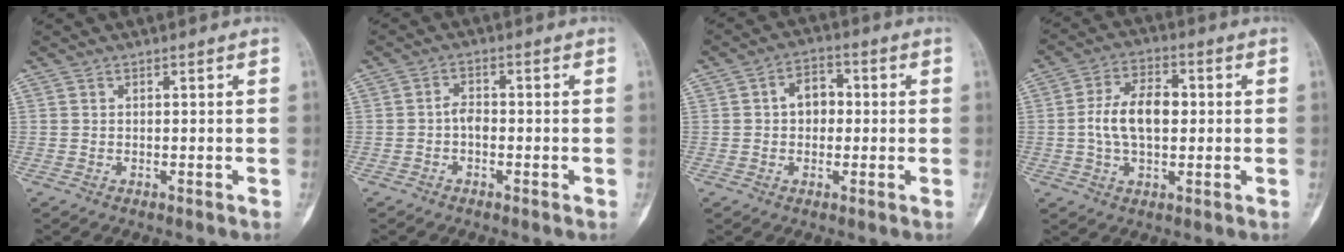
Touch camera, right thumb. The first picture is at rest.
{"total": 2.5, "force": [-0.7, 1.5, 1.8], "torque": [-0.026, 0.010, -0.021]}
{"total": 5.7, "force": [0.4, 4.3, 3.8], "torque": [-0.034, 0.016, -0.003]}
{"total": 10.3, "force": [0.2, 6.0, 8.3], "torque": [-0.144, 0.016, 0.001]}